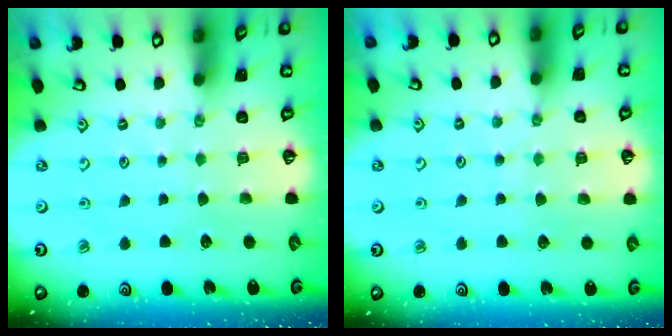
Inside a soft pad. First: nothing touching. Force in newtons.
{"total": 3.9, "press": 3.8, "slide": 0.5}